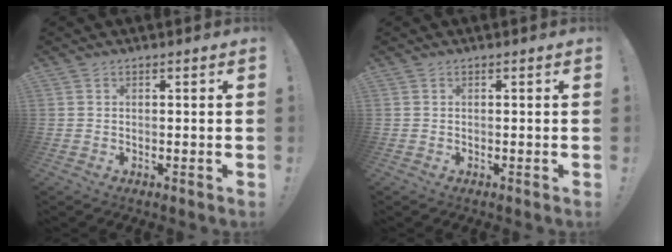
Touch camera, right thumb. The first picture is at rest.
{"total": 0.0}